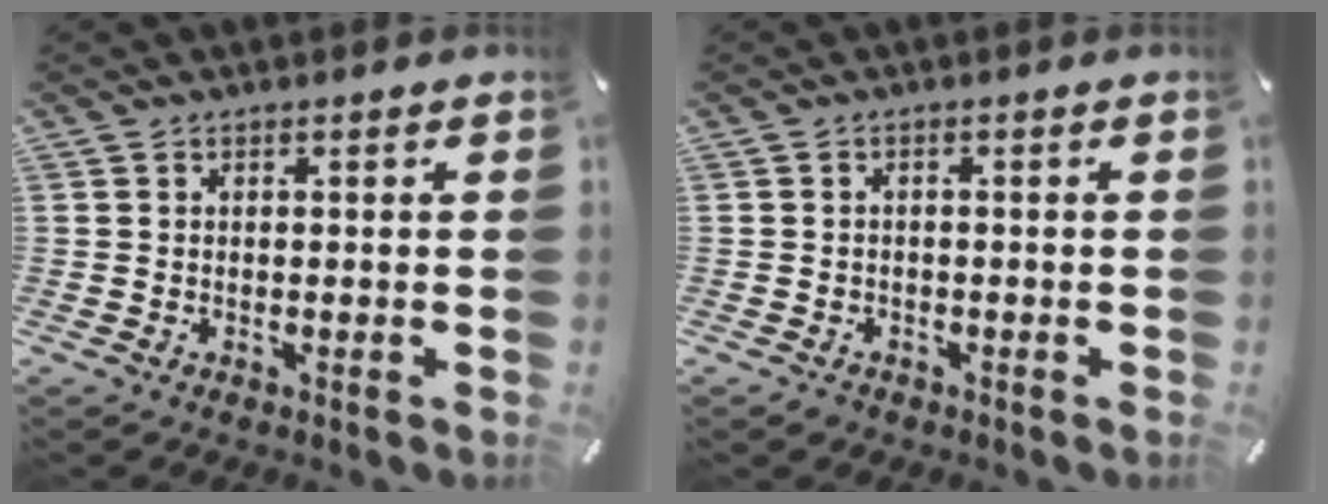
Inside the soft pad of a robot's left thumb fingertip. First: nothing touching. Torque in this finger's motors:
{"motor_torque": [-0.03, 0.02, -0.01, 0.01, 0.00]}